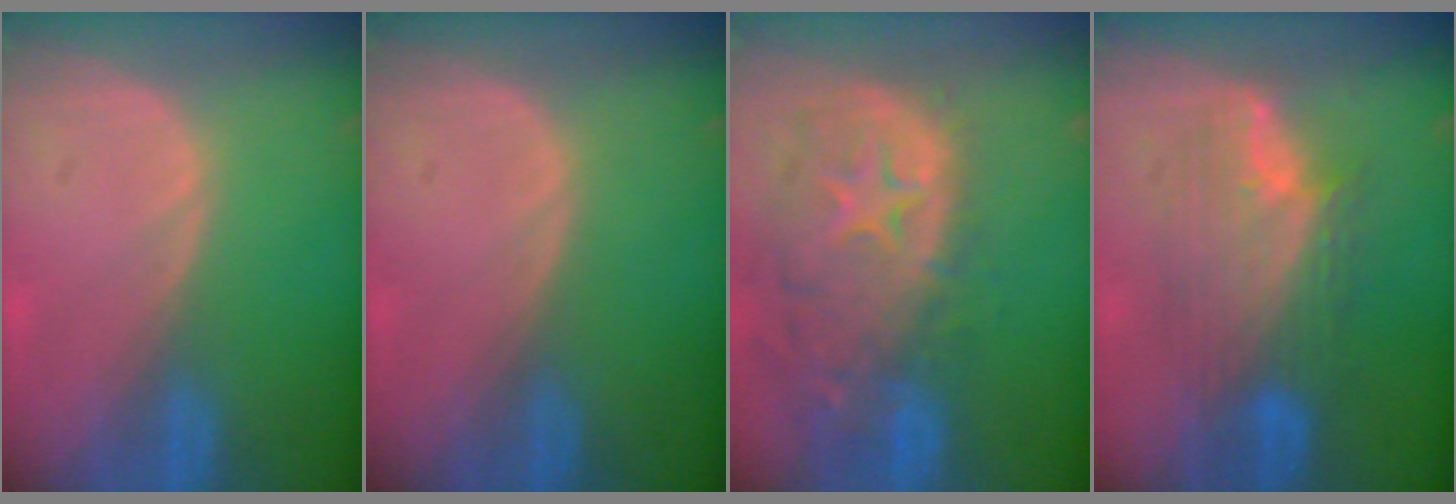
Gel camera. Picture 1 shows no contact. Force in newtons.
{"total": 0.0}
{"total": 13.9, "press": 11.2, "slide": 8.3}
{"total": 7.8, "press": 7.8, "slide": 0.2}